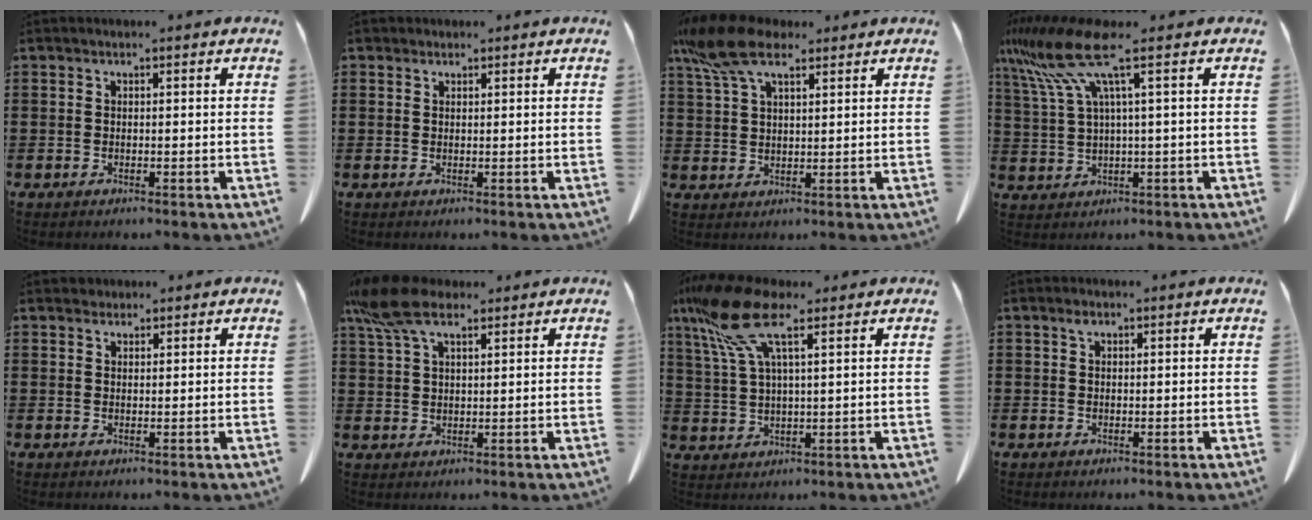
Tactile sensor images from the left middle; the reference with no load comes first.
{"total": 0.9, "force": [0.7, 0.4, 0.2], "torque": [-0.007, 0.001, 0.015]}
{"total": 9.2, "force": [6.0, 3.4, 6.1], "torque": [-0.145, -0.009, 0.109]}
{"total": 10.2, "force": [4.7, 1.5, 8.9], "torque": [-0.227, -0.033, 0.070]}
{"total": 1.4, "force": [1.2, 0.6, 0.2], "torque": [0.002, -0.003, 0.023]}
{"total": 8.2, "force": [5.4, 3.1, 5.4], "torque": [-0.131, -0.008, 0.098]}
{"total": 11.1, "force": [6.6, 2.9, 8.5], "torque": [-0.202, -0.015, 0.117]}
{"total": 1.1, "force": [0.5, 0.6, 0.7], "torque": [-0.009, 0.000, 0.008]}